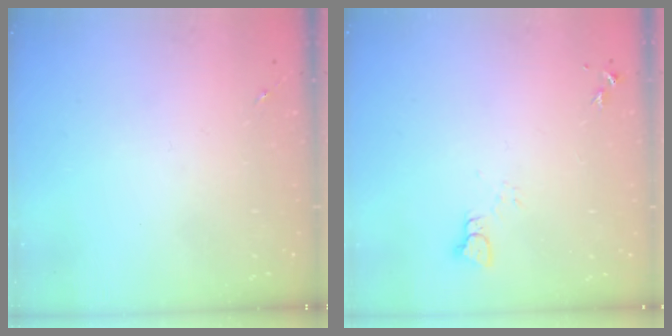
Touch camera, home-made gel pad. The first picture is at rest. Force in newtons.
{"total": 2.2, "press": 2.2, "slide": 0.2}